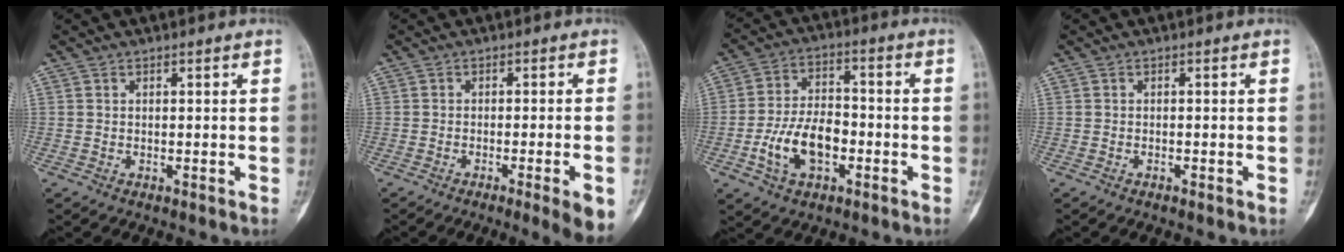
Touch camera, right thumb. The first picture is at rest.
{"total": 7.3, "force": [-3.7, 0.2, 6.3], "torque": [-0.079, 0.001, -0.050]}
{"total": 11.6, "force": [-3.6, 6.8, 8.7], "torque": [-0.150, 0.028, -0.065]}
{"total": 0.6, "force": [-0.4, 0.2, 0.4], "torque": [-0.008, 0.003, -0.007]}